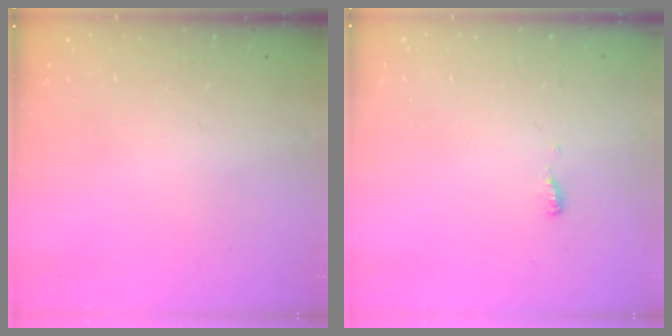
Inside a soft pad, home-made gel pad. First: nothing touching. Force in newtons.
{"total": 3.7, "press": 3.7, "slide": 0.4}